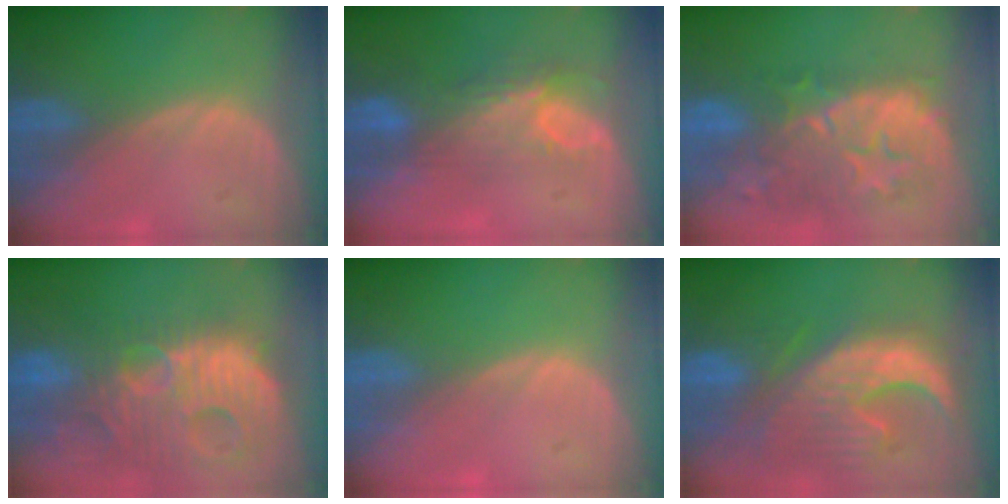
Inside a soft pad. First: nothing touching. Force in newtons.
{"total": 7.6, "press": 6.7, "slide": 3.5}
{"total": 11.6, "press": 10.7, "slide": 4.5}
{"total": 14.6, "press": 12.7, "slide": 7.3}
{"total": 0.0}
{"total": 13.2, "press": 11.3, "slide": 6.8}